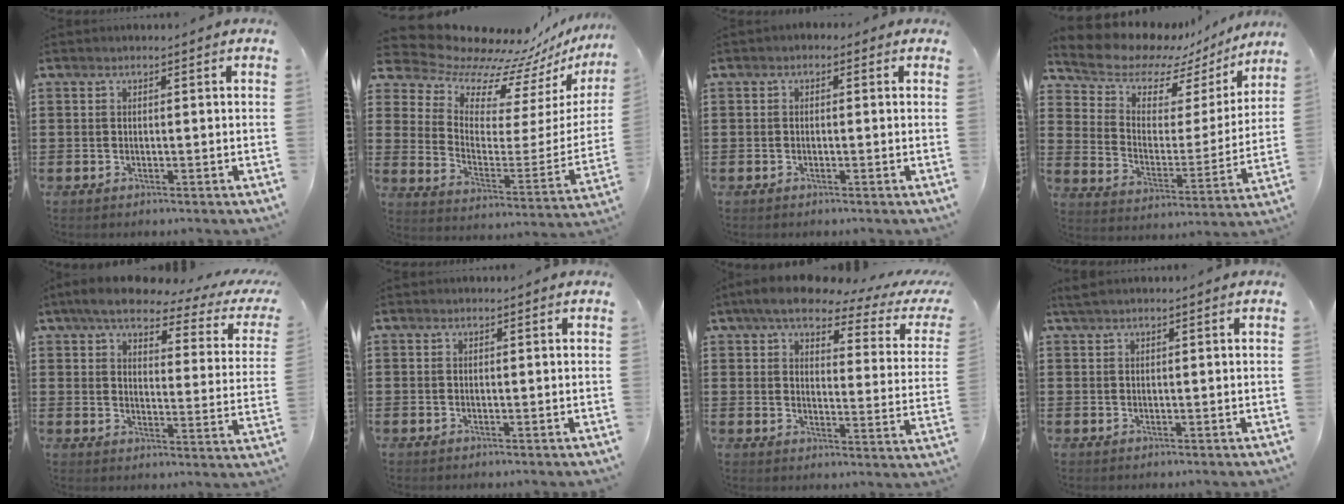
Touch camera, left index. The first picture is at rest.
{"total": 10.0, "force": [8.7, 4.1, 2.8], "torque": [-0.079, -0.079, 0.146]}
{"total": 0.8, "force": [-0.4, 0.7, 0.3], "torque": [-0.007, 0.003, -0.009]}
{"total": 8.3, "force": [7.5, 3.1, 1.3], "torque": [-0.058, -0.060, 0.131]}
{"total": 6.0, "force": [4.7, 1.3, 3.6], "torque": [-0.084, -0.021, 0.075]}
{"total": 0.0}
{"total": 6.5, "force": [5.0, 1.6, 3.9], "torque": [-0.084, -0.023, 0.079]}
{"total": 0.8, "force": [0.5, 0.0, 0.6], "torque": [-0.012, 0.000, 0.011]}